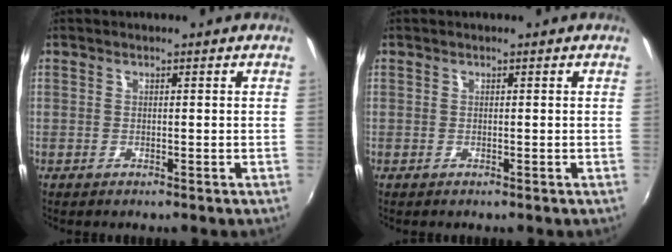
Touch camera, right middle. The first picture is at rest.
{"total": 0.0}